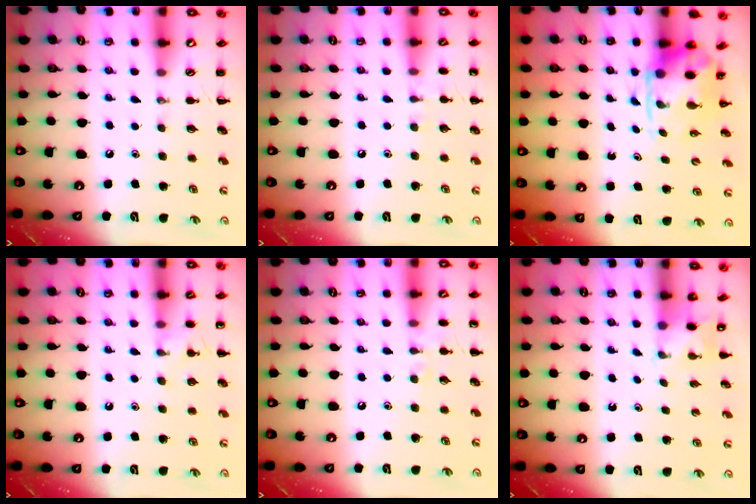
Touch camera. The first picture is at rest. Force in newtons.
{"total": 5.0, "press": 4.8, "slide": 1.6}
{"total": 3.7, "press": 3.6, "slide": 0.9}
{"total": 5.6, "press": 5.3, "slide": 1.7}
{"total": 5.9, "press": 5.6, "slide": 1.8}
{"total": 2.2, "press": 2.1, "slide": 0.7}